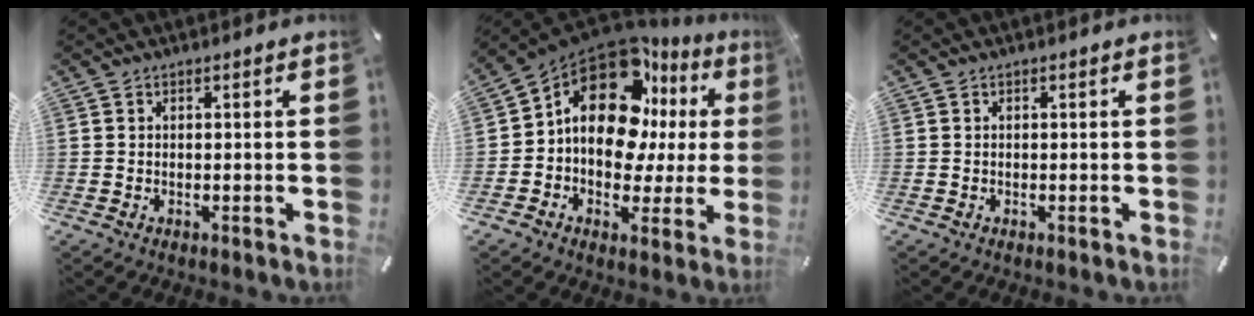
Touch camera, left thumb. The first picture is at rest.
{"total": 18.7, "force": [6.6, 12.2, 12.5], "torque": [-0.219, -0.048, 0.110]}
{"total": 0.0}